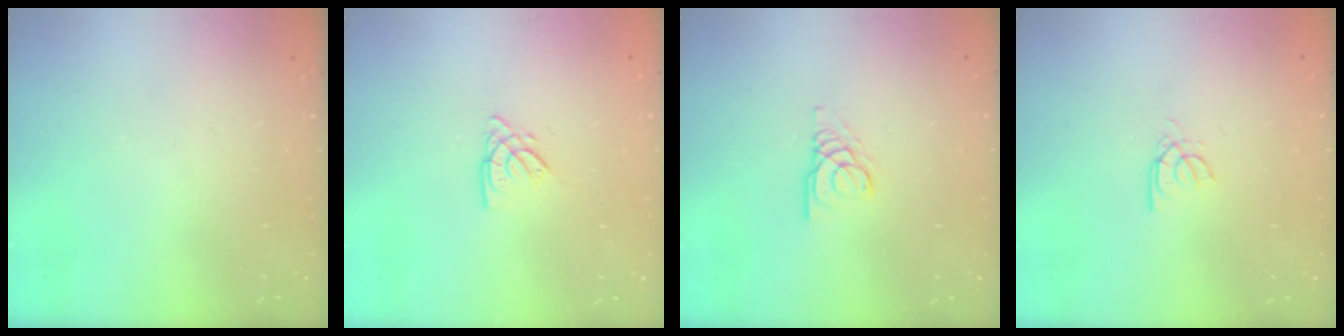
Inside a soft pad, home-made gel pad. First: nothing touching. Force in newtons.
{"total": 3.1, "press": 3.1, "slide": 0.3}
{"total": 3.4, "press": 3.4, "slide": 0.3}
{"total": 2.4, "press": 2.4, "slide": 0.3}